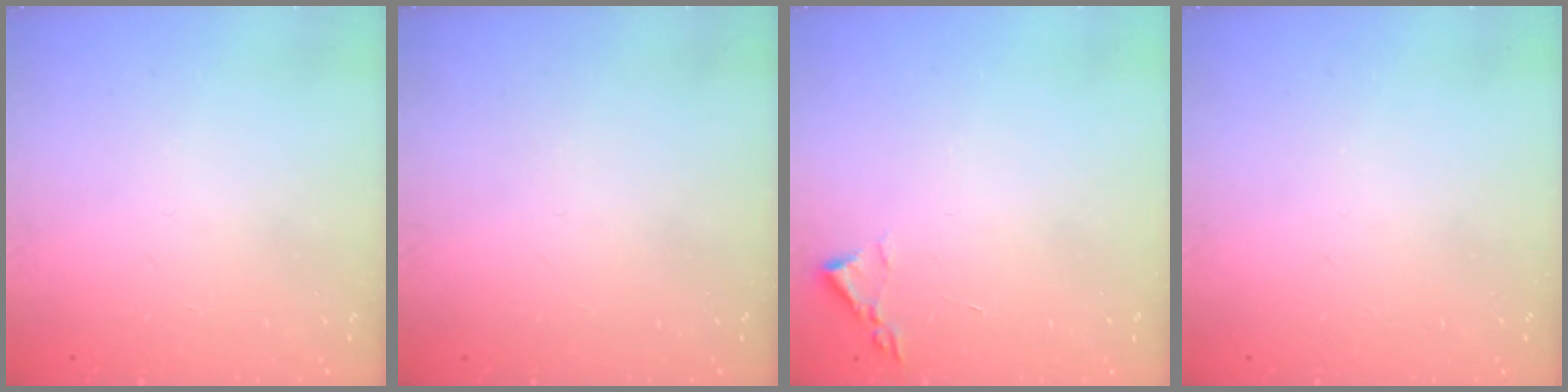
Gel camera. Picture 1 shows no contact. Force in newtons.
{"total": 0.0}
{"total": 1.8, "press": 1.8, "slide": 0.3}
{"total": 0.0}